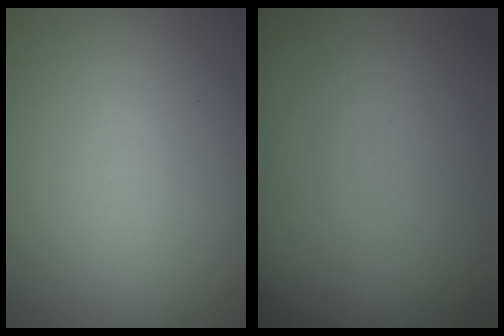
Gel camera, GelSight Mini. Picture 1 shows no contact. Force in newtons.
{"total": 0.0}